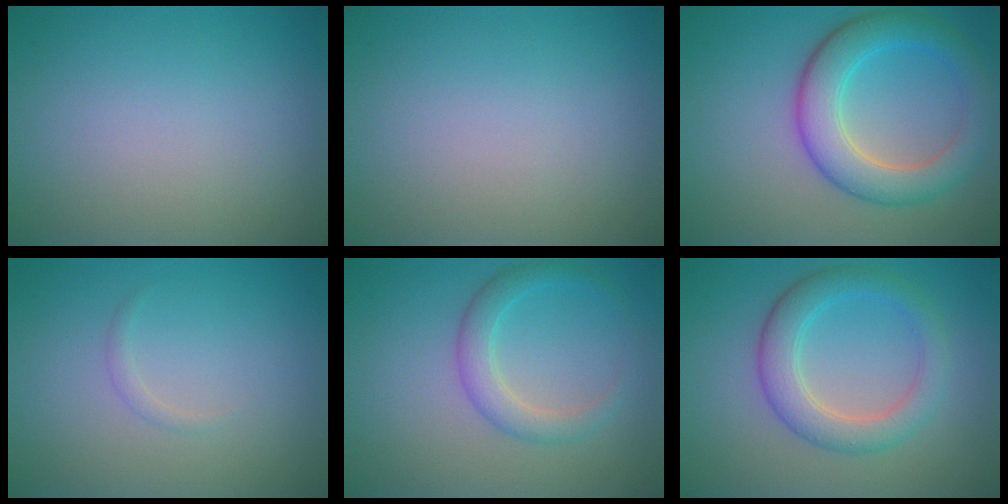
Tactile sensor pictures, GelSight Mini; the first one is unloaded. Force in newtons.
{"total": 0.0}
{"total": 6.0, "press": 6.0, "slide": 0.3}
{"total": 0.6, "press": 0.6, "slide": 0.0}
{"total": 2.8, "press": 2.7, "slide": 0.2}
{"total": 4.4, "press": 4.4, "slide": 0.1}